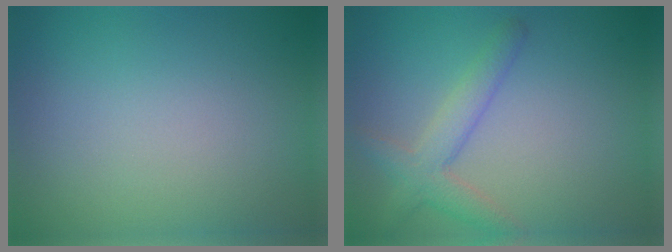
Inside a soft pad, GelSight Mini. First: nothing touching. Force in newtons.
{"total": 3.2, "press": 3.2, "slide": 0.2}